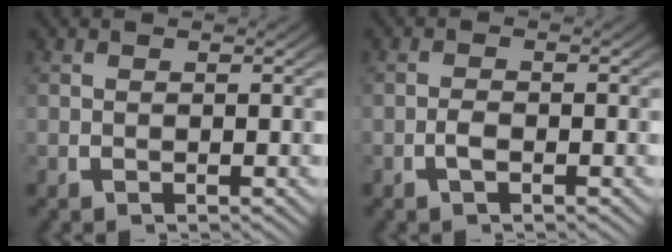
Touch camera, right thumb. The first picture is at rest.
{"total": 1.1, "force": [-0.6, 0.5, 0.8], "torque": [-0.020, -0.004, -0.010]}